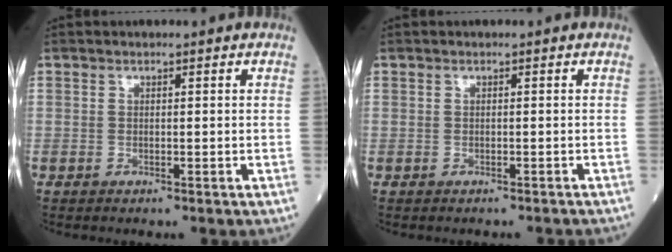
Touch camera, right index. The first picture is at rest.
{"total": 1.3, "force": [-1.2, 0.6, 0.3], "torque": [-0.002, 0.001, -0.015]}